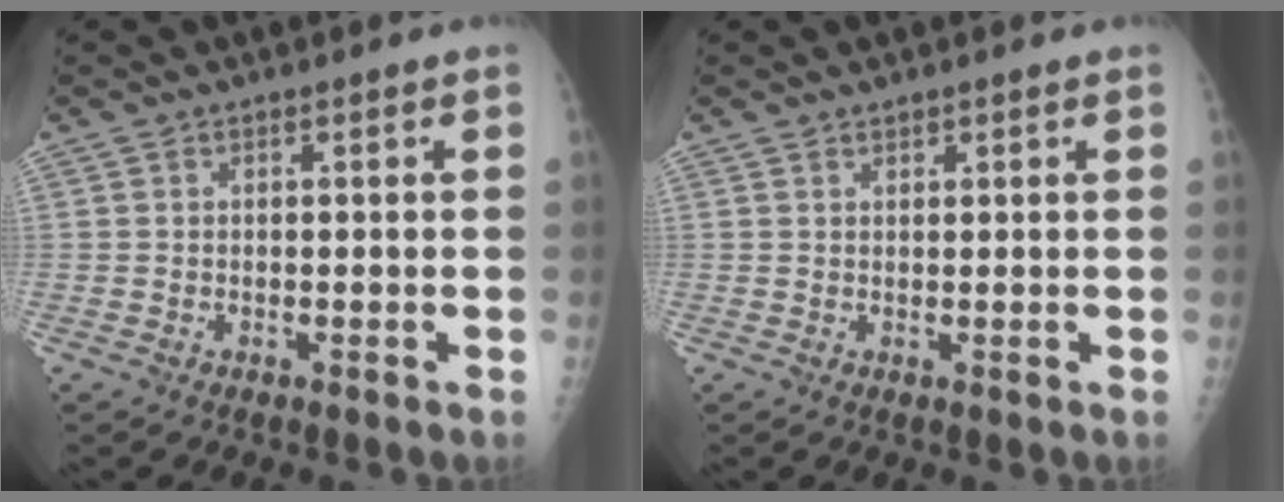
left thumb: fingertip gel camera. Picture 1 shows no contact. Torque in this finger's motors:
{"motor_torque": [-0.03, 0.16, -0.30, 0.05, -0.02]}